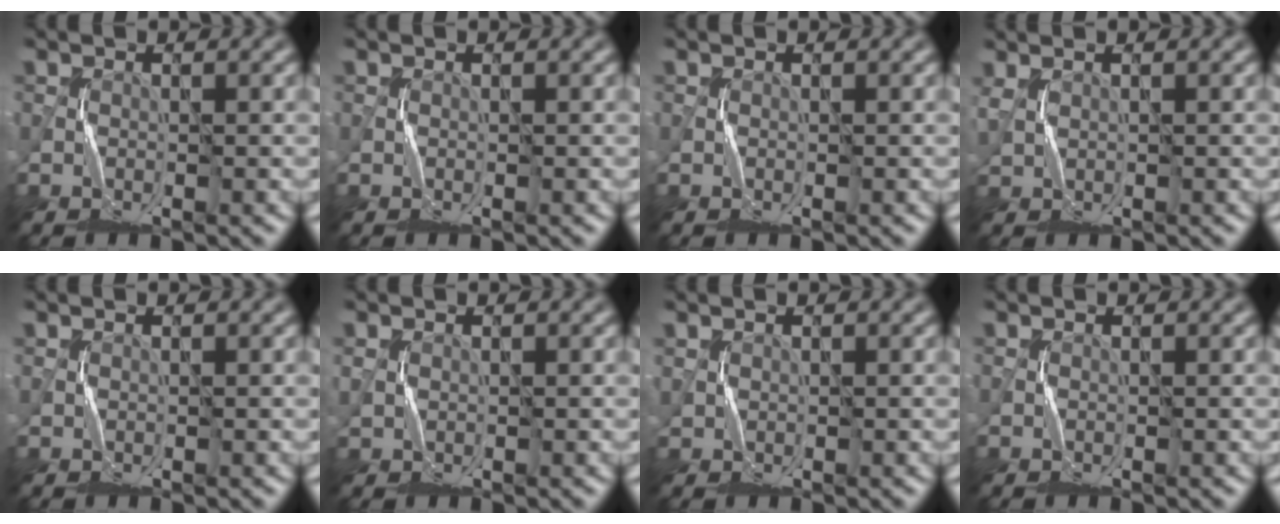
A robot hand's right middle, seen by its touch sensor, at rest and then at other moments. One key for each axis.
{"total": 0.0}
{"total": 0.0}
{"total": 1.3, "fx": 1.1, "fy": 0.4, "fz": 0.6, "tx": -0.019, "ty": 0.002, "tz": 0.024}
{"total": 0.5, "fx": 0.5, "fy": 0.2, "fz": 0.0, "tx": 0.001, "ty": -0.002, "tz": 0.009}
{"total": 0.9, "fx": 0.6, "fy": 0.6, "fz": 0.1, "tx": -0.007, "ty": -0.002, "tz": 0.013}
{"total": 0.8, "fx": 0.7, "fy": 0.4, "fz": -0.3, "tx": 0.003, "ty": -0.003, "tz": 0.016}
{"total": 0.0}